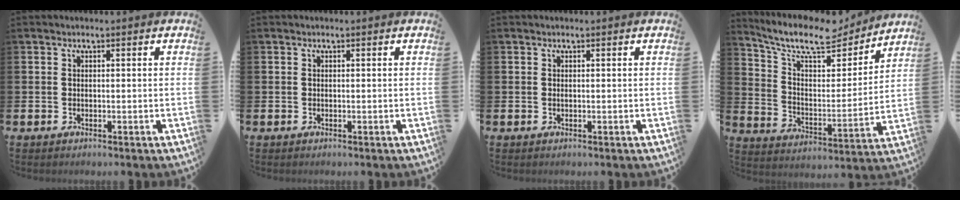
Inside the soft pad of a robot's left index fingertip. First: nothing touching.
{"total": 0.0}
{"total": 0.0}
{"total": 10.2, "force": [8.7, 3.2, 4.2], "torque": [-0.110, -0.059, 0.148]}